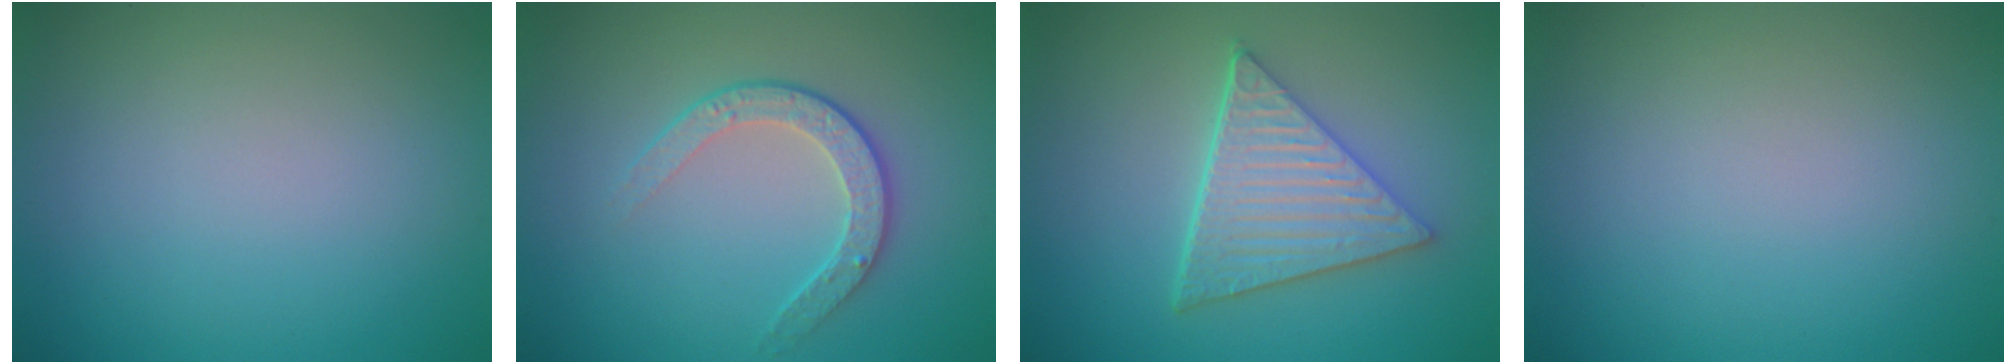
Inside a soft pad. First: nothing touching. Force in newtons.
{"total": 2.6, "press": 2.0, "slide": 1.7}
{"total": 5.9, "press": 4.4, "slide": 3.8}
{"total": 0.0}